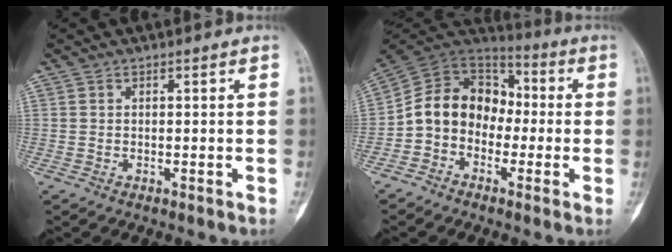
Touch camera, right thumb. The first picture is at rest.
{"total": 13.3, "force": [-2.2, 10.8, 7.4], "torque": [-0.102, 0.062, -0.054]}